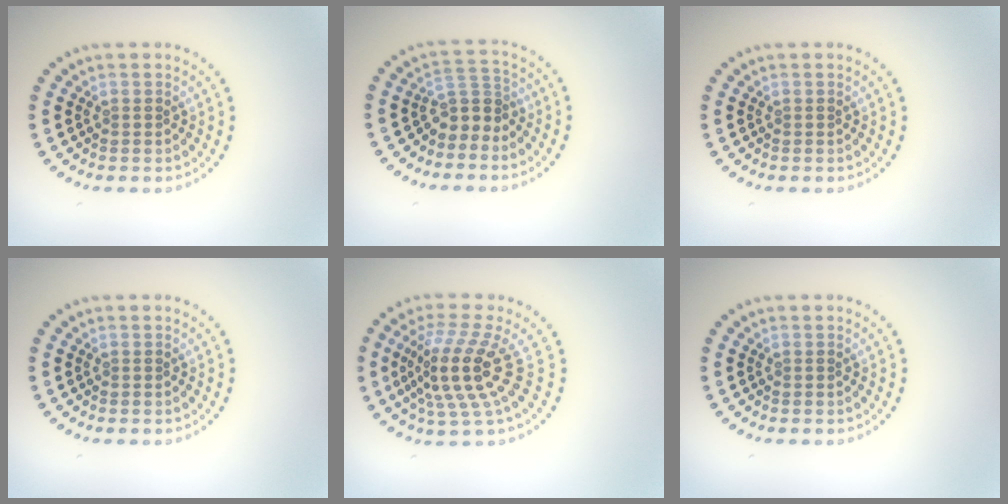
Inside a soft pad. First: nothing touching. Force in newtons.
{"total": 2.8, "press": 2.0, "slide": 2.0}
{"total": 0.0}
{"total": 0.0}
{"total": 5.2, "press": 3.9, "slide": 3.4}
{"total": 0.0}